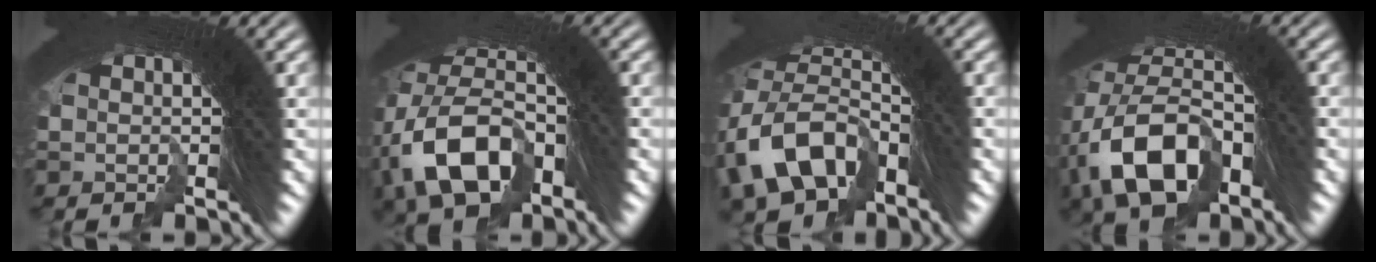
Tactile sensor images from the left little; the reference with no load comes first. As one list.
[{"total": 8.9, "force": [-3.2, 6.8, 4.7], "torque": [-0.102, -0.027, -0.054]}, {"total": 8.0, "force": [-4.1, 6.2, 3.0], "torque": [-0.091, -0.036, -0.068]}, {"total": 9.0, "force": [-3.1, 6.6, 5.2], "torque": [-0.107, -0.021, -0.056]}]